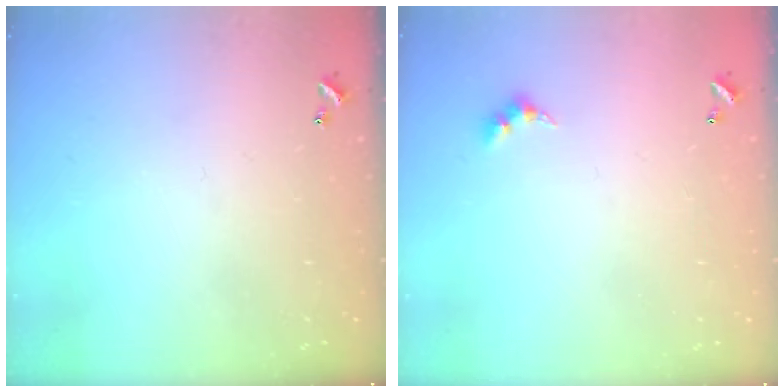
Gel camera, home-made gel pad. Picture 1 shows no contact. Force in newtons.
{"total": 3.0, "press": 2.9, "slide": 0.5}